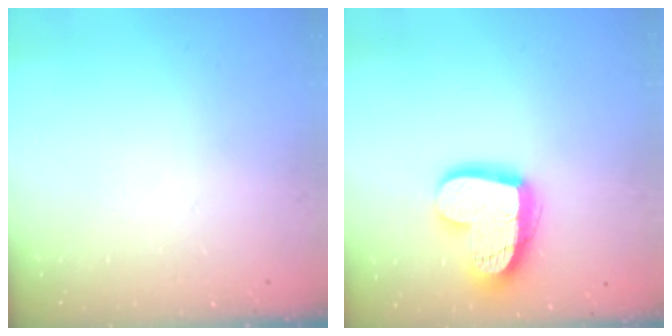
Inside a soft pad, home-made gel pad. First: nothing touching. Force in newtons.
{"total": 17.8, "press": 17.7, "slide": 1.4}